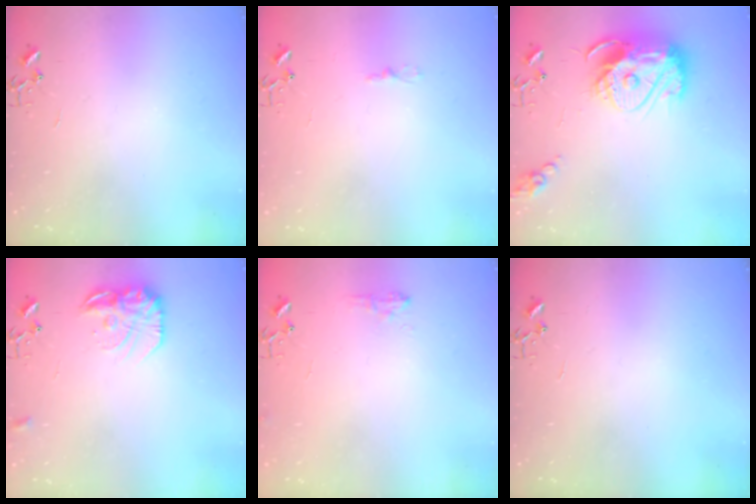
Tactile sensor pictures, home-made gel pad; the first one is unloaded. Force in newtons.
{"total": 2.4, "press": 2.4, "slide": 0.3}
{"total": 16.6, "press": 16.5, "slide": 1.4}
{"total": 14.0, "press": 14.0, "slide": 0.5}
{"total": 7.3, "press": 7.3, "slide": 0.8}
{"total": 0.0}